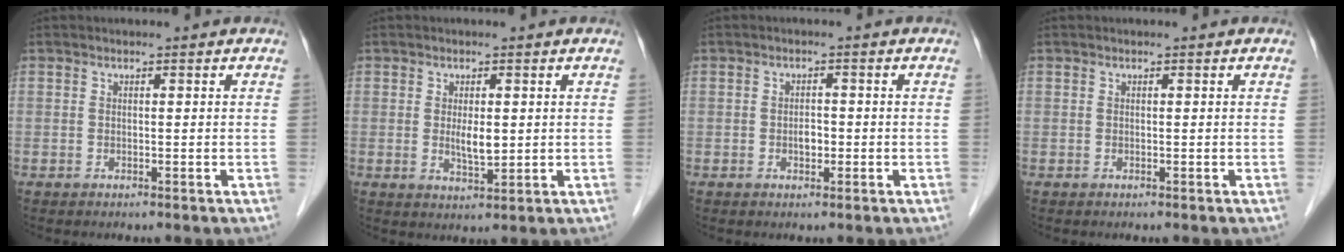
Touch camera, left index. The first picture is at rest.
{"total": 3.3, "force": [0.2, 1.1, 3.1], "torque": [-0.056, -0.009, 0.007]}
{"total": 1.8, "force": [-0.6, 1.1, 1.3], "torque": [-0.021, 0.001, -0.009]}
{"total": 0.0}